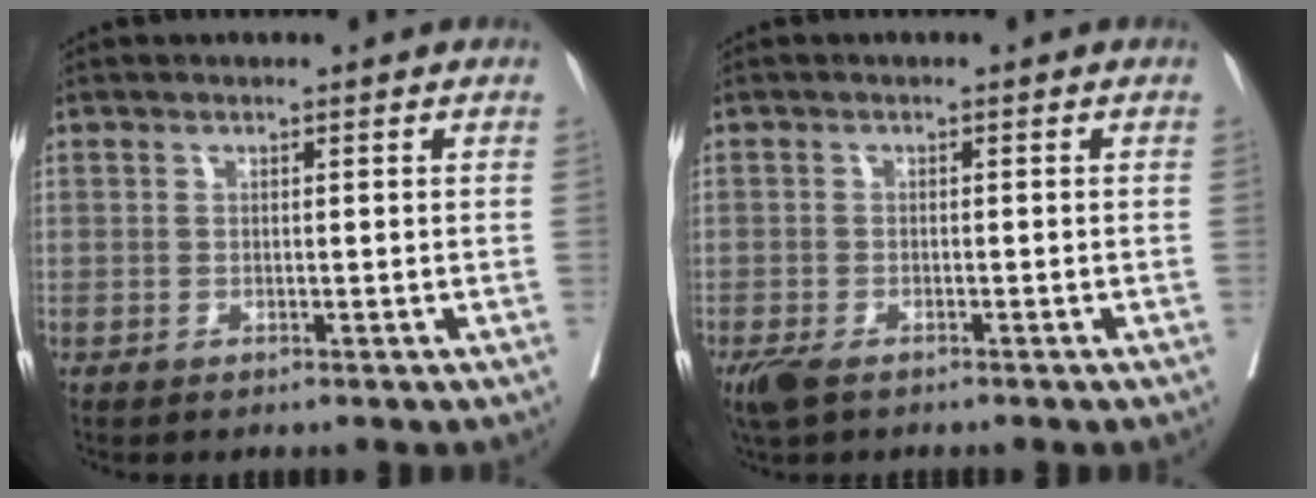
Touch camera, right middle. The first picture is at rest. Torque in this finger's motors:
{"motor_torque": [0.12, -0.12, 0.16, 0.05]}